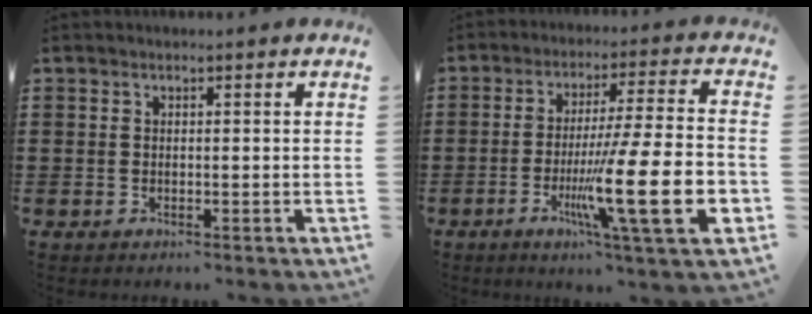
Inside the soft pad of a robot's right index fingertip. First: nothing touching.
{"total": 18.1, "force": [-5.4, 2.5, 17.1], "torque": [-0.287, -0.008, -0.079]}